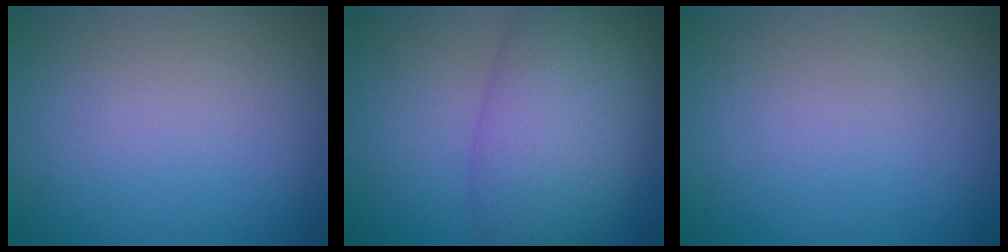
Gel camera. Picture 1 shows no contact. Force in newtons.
{"total": 8.7, "press": 8.7, "slide": 0.4}
{"total": 0.0}